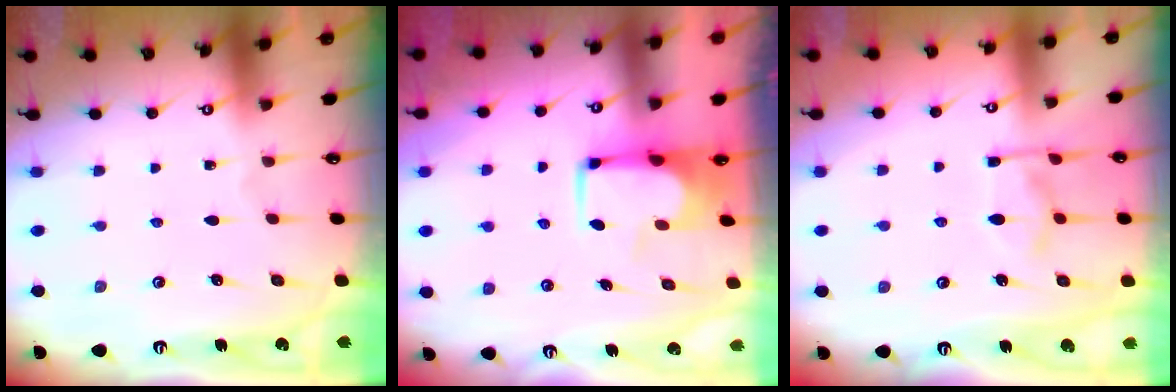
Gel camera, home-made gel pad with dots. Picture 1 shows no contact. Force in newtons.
{"total": 2.0, "press": 2.0, "slide": 0.2}
{"total": 10.1, "press": 10.0, "slide": 1.1}